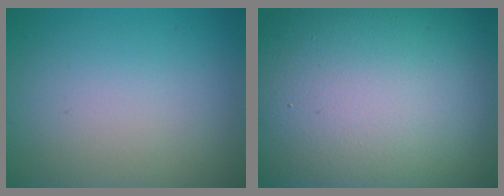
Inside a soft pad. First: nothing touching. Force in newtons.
{"total": 23.6, "press": 23.6, "slide": 1.1}